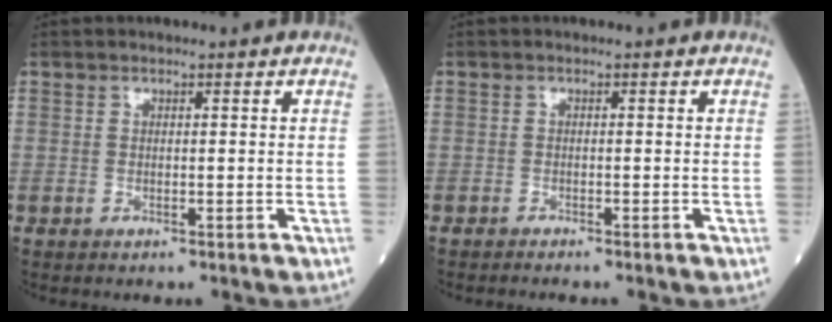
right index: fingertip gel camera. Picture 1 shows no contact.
{"total": 0.7, "force": [-0.7, -0.2, 0.0], "torque": [-0.002, -0.001, -0.015]}